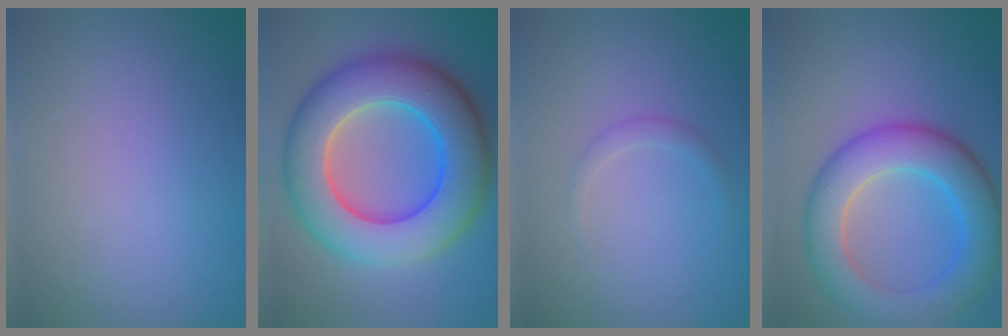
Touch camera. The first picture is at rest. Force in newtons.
{"total": 12.6, "press": 12.5, "slide": 0.5}
{"total": 1.0, "press": 1.0, "slide": 0.1}
{"total": 7.7, "press": 7.7, "slide": 0.3}